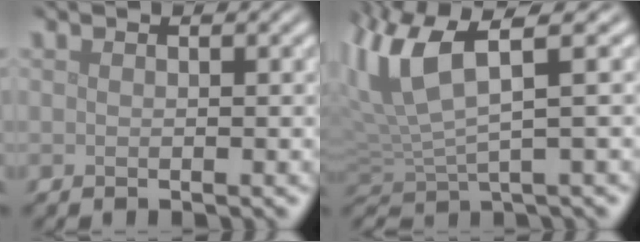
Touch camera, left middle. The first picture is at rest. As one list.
[{"total": 6.5, "force": [2.7, 1.9, 5.6], "torque": [-0.126, 0.011, 0.046]}]